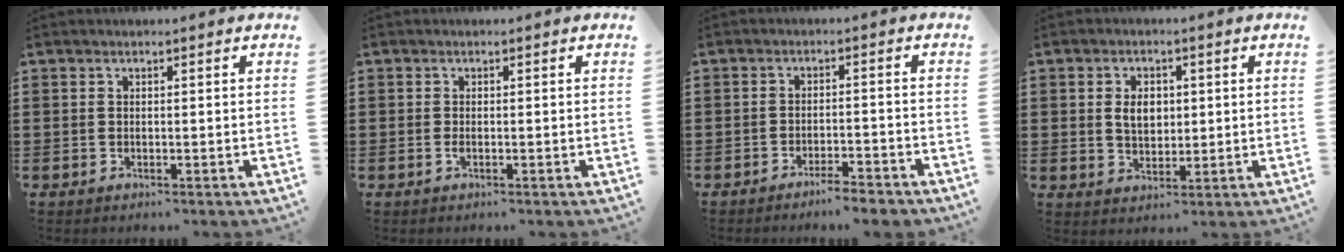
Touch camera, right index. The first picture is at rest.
{"total": 0.8, "force": [-0.3, 0.1, 0.7], "torque": [-0.022, -0.007, -0.007]}
{"total": 3.3, "force": [-3.1, -0.1, 1.1], "torque": [-0.020, -0.001, -0.062]}
{"total": 4.1, "force": [0.5, 2.8, 2.9], "torque": [-0.056, 0.009, 0.005]}